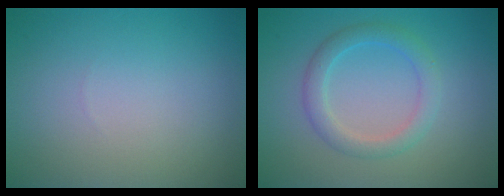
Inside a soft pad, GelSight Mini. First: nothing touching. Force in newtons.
{"total": 2.7, "press": 2.7, "slide": 0.1}